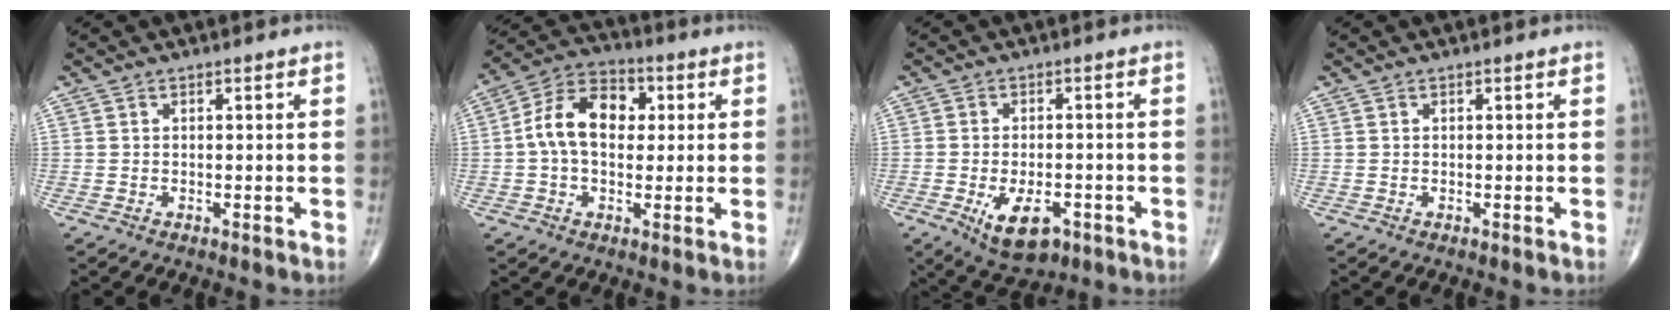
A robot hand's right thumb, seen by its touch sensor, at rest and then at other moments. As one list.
[{"total": 11.9, "force": [1.2, 7.9, 8.8], "torque": [-0.142, 0.029, 0.010]}, {"total": 8.7, "force": [-3.6, 4.5, 6.5], "torque": [-0.096, 0.005, -0.049]}, {"total": 0.0}]